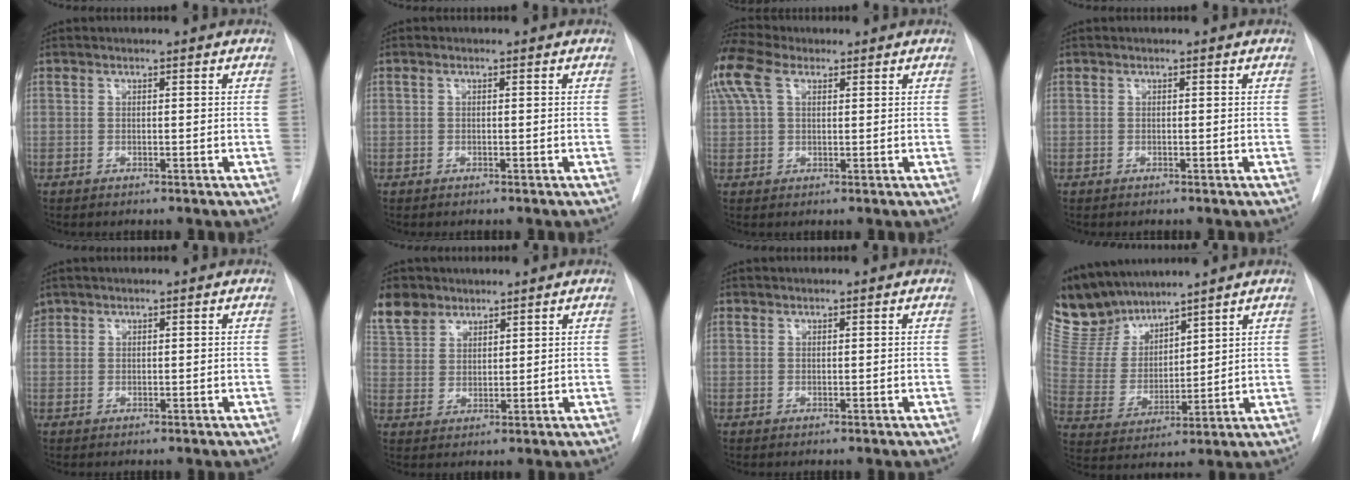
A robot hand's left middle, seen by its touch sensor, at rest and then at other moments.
{"total": 0.0}
{"total": 11.7, "force": [6.6, 6.4, 7.2], "torque": [-0.190, 0.050, 0.130]}
{"total": 0.0}
{"total": 1.9, "force": [1.4, 1.2, 0.0], "torque": [-0.004, 0.013, 0.028]}
{"total": 7.7, "force": [5.7, 4.8, 1.7], "torque": [-0.038, 0.015, 0.120]}
{"total": 0.6, "force": [0.5, 0.3, 0.0], "torque": [0.004, -0.001, 0.007]}
{"total": 11.2, "force": [10.5, 3.2, 2.3], "torque": [-0.065, 0.008, 0.225]}